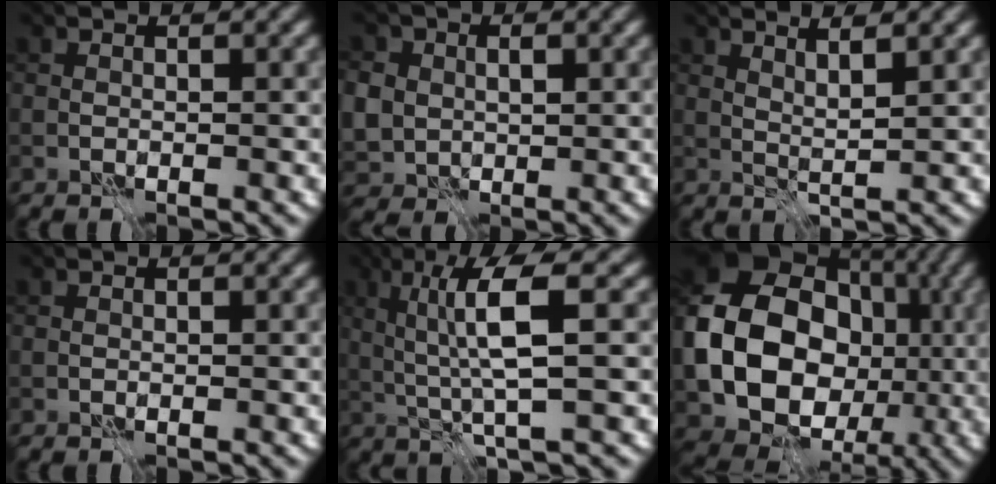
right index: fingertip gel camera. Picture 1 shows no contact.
{"total": 6.3, "force": [0.9, 5.6, 2.7], "torque": [-0.068, 0.016, 0.004]}
{"total": 2.4, "force": [1.6, 0.5, 1.7], "torque": [-0.023, -0.001, 0.025]}
{"total": 0.0}
{"total": 5.9, "force": [1.0, 0.8, 5.8], "torque": [-0.121, 0.006, 0.022]}
{"total": 16.4, "force": [-1.1, 13.1, 9.7], "torque": [-0.187, -0.003, -0.027]}